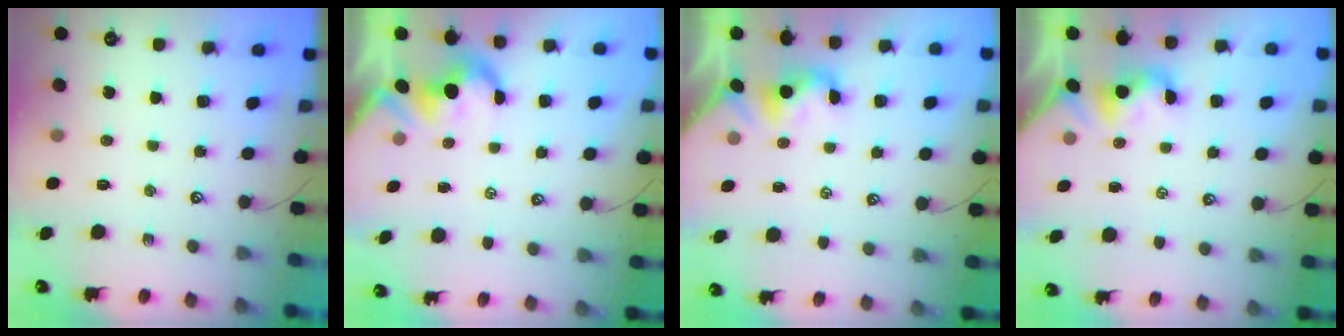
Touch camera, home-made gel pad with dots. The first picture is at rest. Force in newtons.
{"total": 1.7, "press": 1.4, "slide": 1.0}
{"total": 2.1, "press": 2.1, "slide": 0.5}
{"total": 2.0, "press": 2.0, "slide": 0.5}